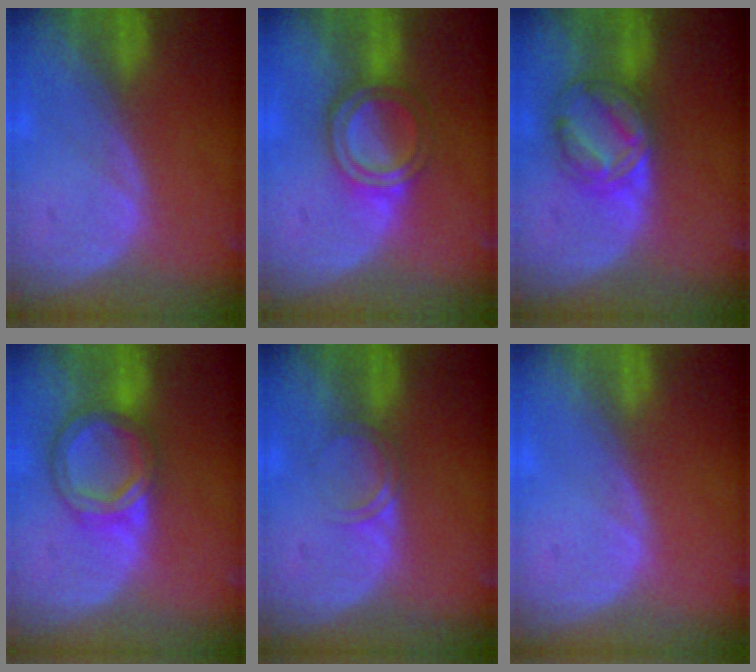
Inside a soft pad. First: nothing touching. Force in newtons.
{"total": 6.0, "press": 5.5, "slide": 2.4}
{"total": 6.6, "press": 6.6, "slide": 0.4}
{"total": 6.6, "press": 6.0, "slide": 2.8}
{"total": 2.0, "press": 2.0, "slide": 0.2}
{"total": 0.0}